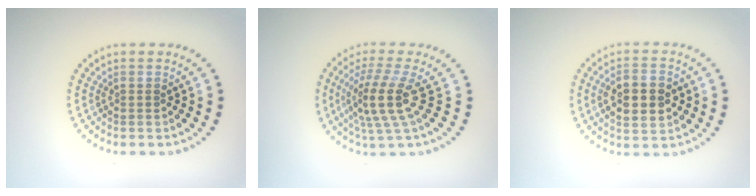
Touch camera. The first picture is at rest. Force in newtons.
{"total": 4.3, "press": 3.4, "slide": 2.7}
{"total": 5.1, "press": 5.1, "slide": 0.2}